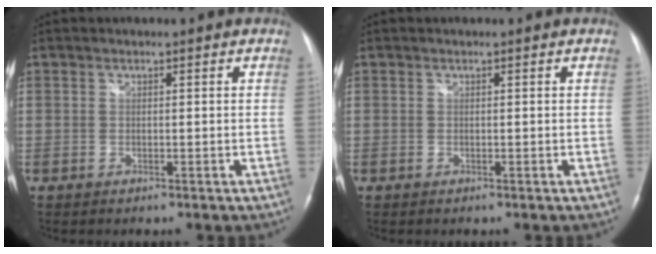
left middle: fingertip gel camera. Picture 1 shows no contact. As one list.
[{"total": 0.0}]